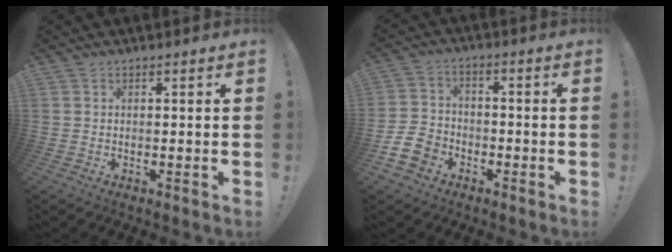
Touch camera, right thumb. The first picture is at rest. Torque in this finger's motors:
{"motor_torque": [0.87, 0.40, 0.07, -0.38, 0.03]}